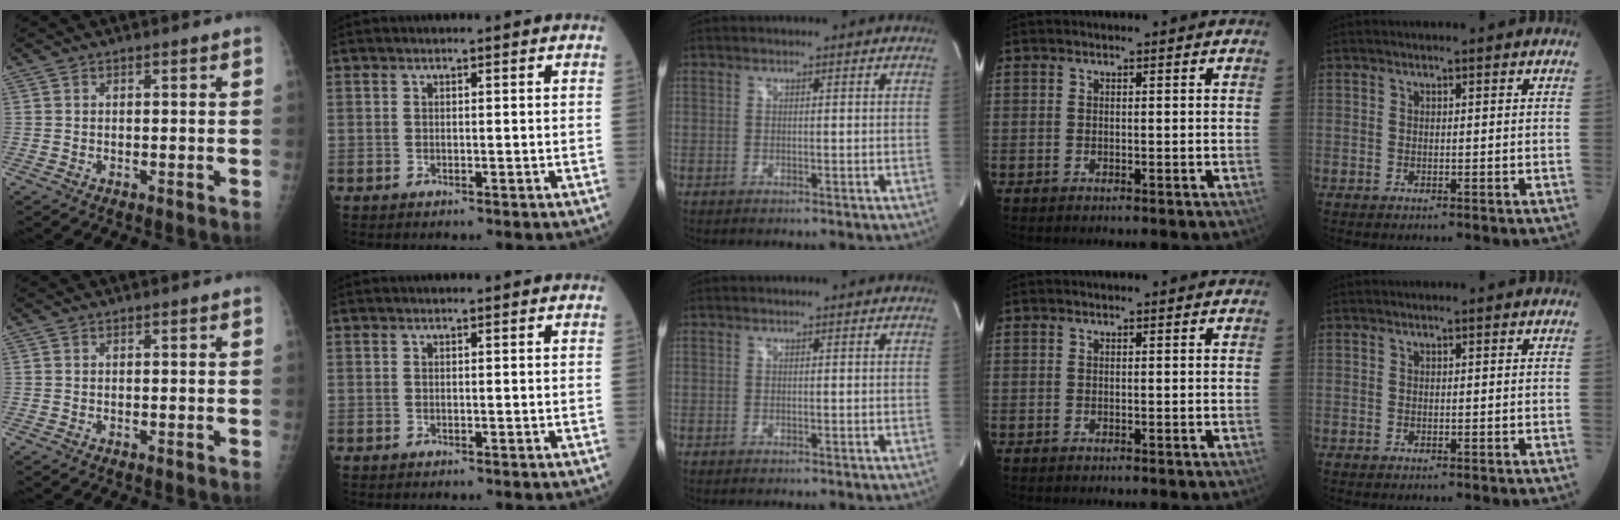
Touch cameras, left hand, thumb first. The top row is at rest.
{}